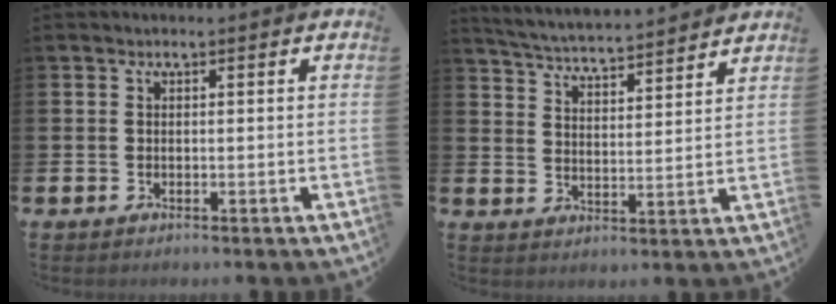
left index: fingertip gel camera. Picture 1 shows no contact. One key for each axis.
{"total": 5.0, "fx": 5.0, "fy": 0.0, "fz": 0.5, "tx": -0.034, "ty": -0.039, "tz": 0.085}